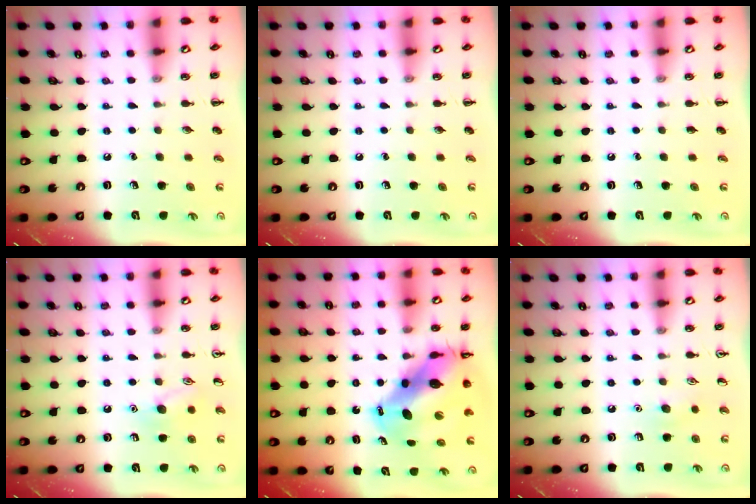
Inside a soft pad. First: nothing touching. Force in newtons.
{"total": 0.0}
{"total": 0.0}
{"total": 8.3, "press": 8.2, "slide": 1.4}
{"total": 13.6, "press": 12.9, "slide": 4.1}
{"total": 6.4, "press": 6.1, "slide": 2.0}